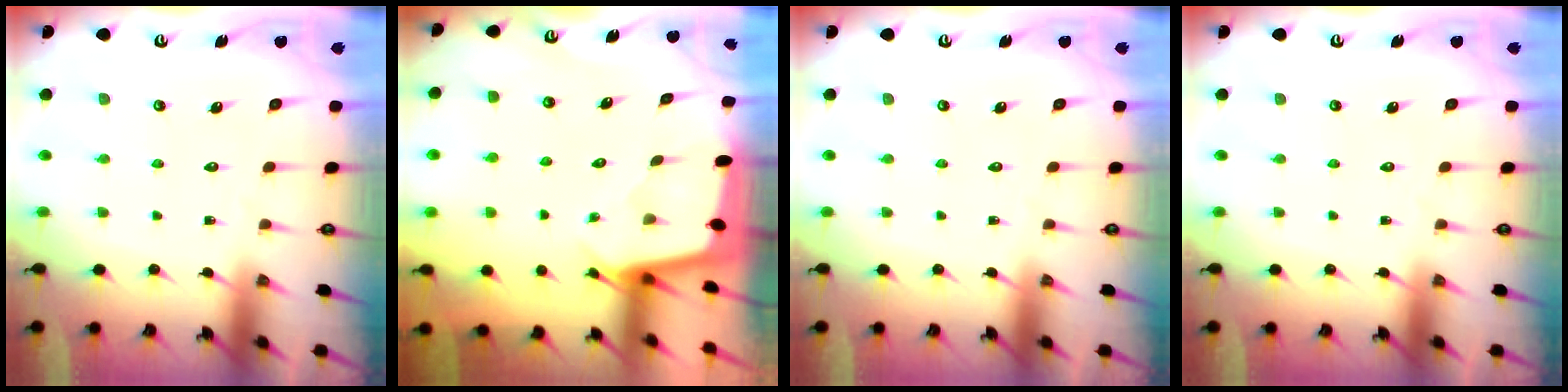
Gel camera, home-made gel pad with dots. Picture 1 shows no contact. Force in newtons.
{"total": 1.9, "press": 1.9, "slide": 0.2}
{"total": 0.0}
{"total": 0.0}